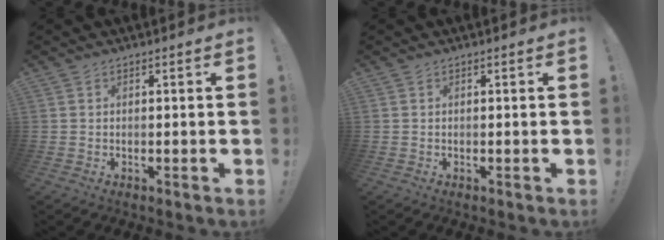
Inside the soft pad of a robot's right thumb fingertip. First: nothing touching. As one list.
[{"total": 0.0}]